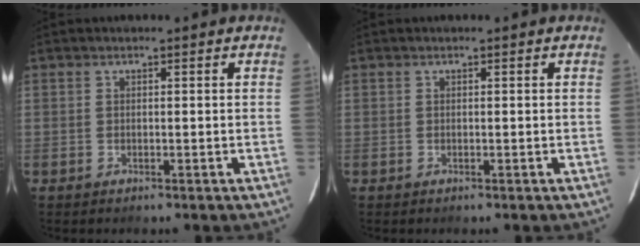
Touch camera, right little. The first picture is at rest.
{"total": 0.0}